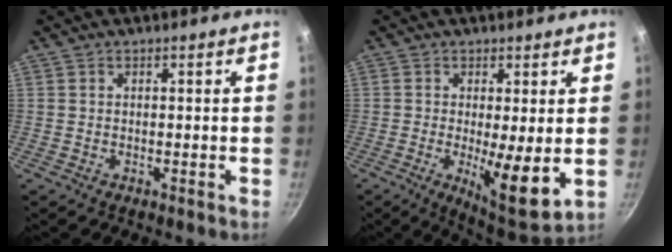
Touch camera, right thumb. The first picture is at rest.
{"total": 9.9, "force": [-0.6, 2.5, 9.6], "torque": [-0.139, -0.028, -0.001]}